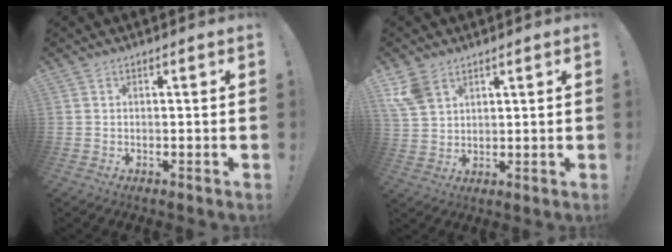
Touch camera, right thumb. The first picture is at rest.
{"total": 7.3, "force": [4.5, 4.5, 3.5], "torque": [-0.075, -0.014, 0.090]}